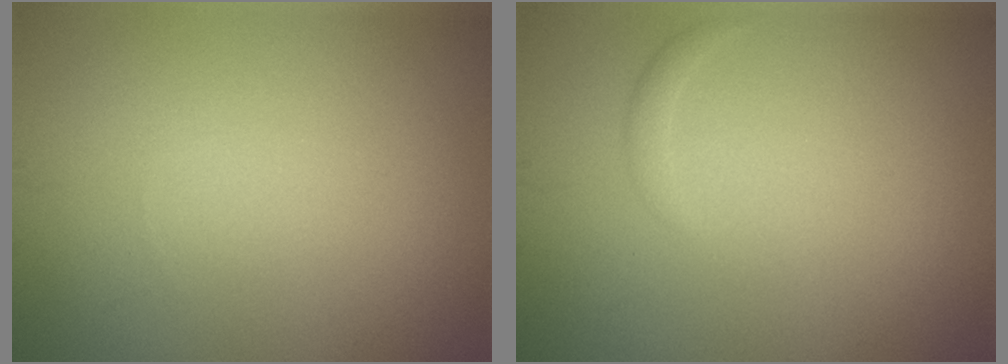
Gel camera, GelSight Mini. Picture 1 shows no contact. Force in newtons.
{"total": 0.7, "press": 0.7, "slide": 0.0}